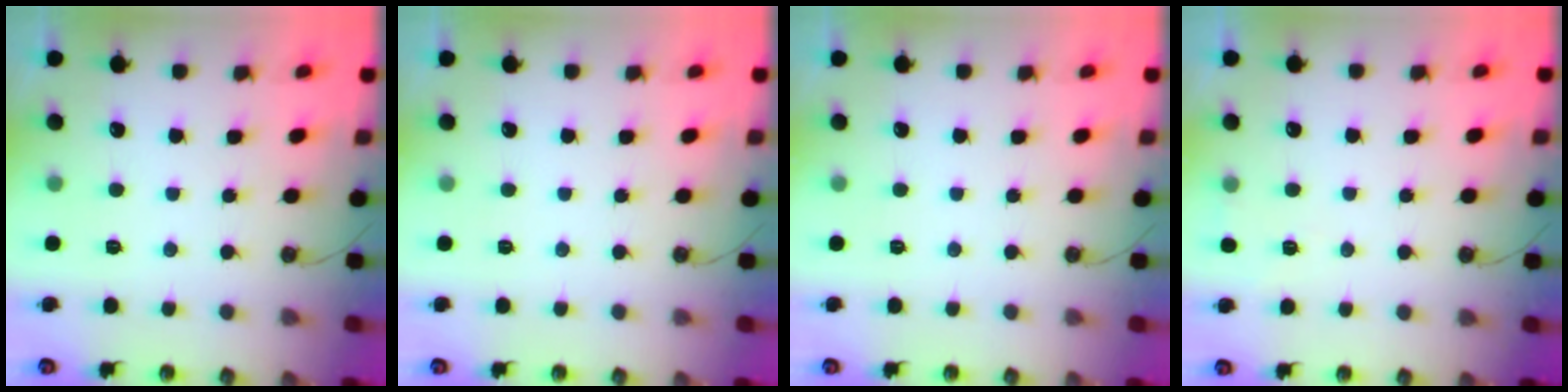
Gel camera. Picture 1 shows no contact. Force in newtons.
{"total": 0.0}
{"total": 0.0}
{"total": 2.7, "press": 2.6, "slide": 0.8}